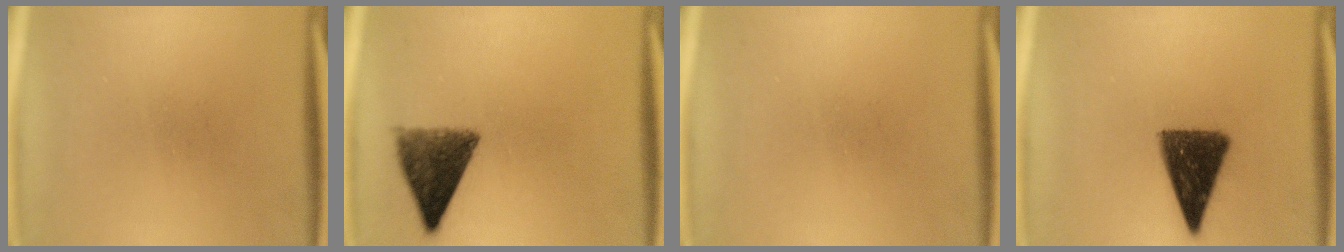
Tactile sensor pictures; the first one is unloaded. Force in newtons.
{"total": 8.8}
{"total": 0.0}
{"total": 12.0}